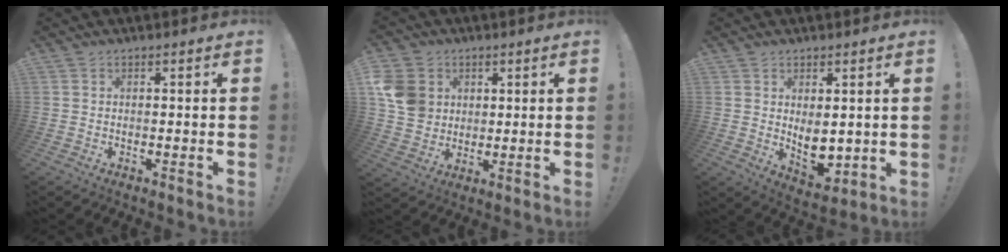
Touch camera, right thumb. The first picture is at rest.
{"total": 10.6, "force": [3.1, 9.2, 4.3], "torque": [-0.080, -0.013, 0.062]}
{"total": 7.1, "force": [1.3, 4.6, 5.2], "torque": [-0.065, -0.021, 0.033]}